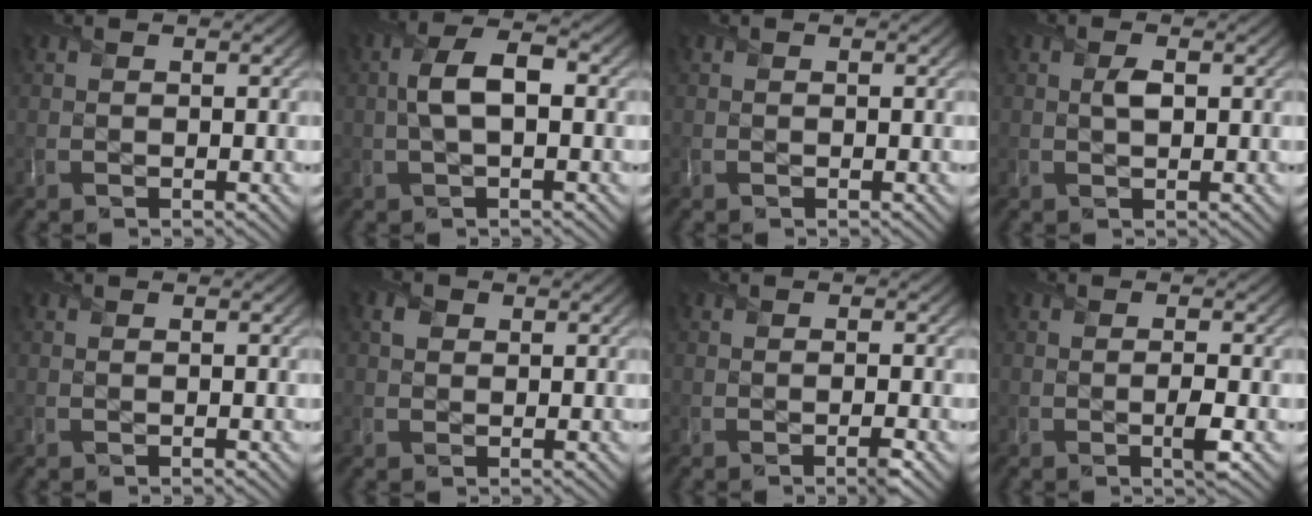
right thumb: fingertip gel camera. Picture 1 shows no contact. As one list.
[{"total": 4.7, "force": [0.0, 2.0, 4.3], "torque": [-0.091, 0.011, -0.005]}, {"total": 0.0}, {"total": 1.3, "force": [0.2, 0.6, 1.1], "torque": [-0.023, 0.000, 0.004]}, {"total": 0.0}, {"total": 1.4, "force": [0.5, 1.3, 0.4], "torque": [-0.011, 0.002, 0.009]}, {"total": 1.2, "force": [-0.6, 0.1, 1.1], "torque": [-0.015, 0.000, -0.015]}, {"total": 1.9, "force": [-0.7, 0.2, 1.8], "torque": [-0.031, -0.001, -0.014]}]